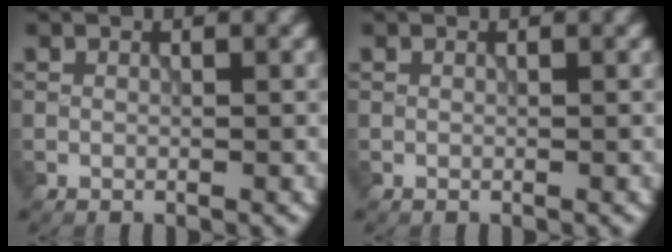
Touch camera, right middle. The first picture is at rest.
{"total": 0.0}